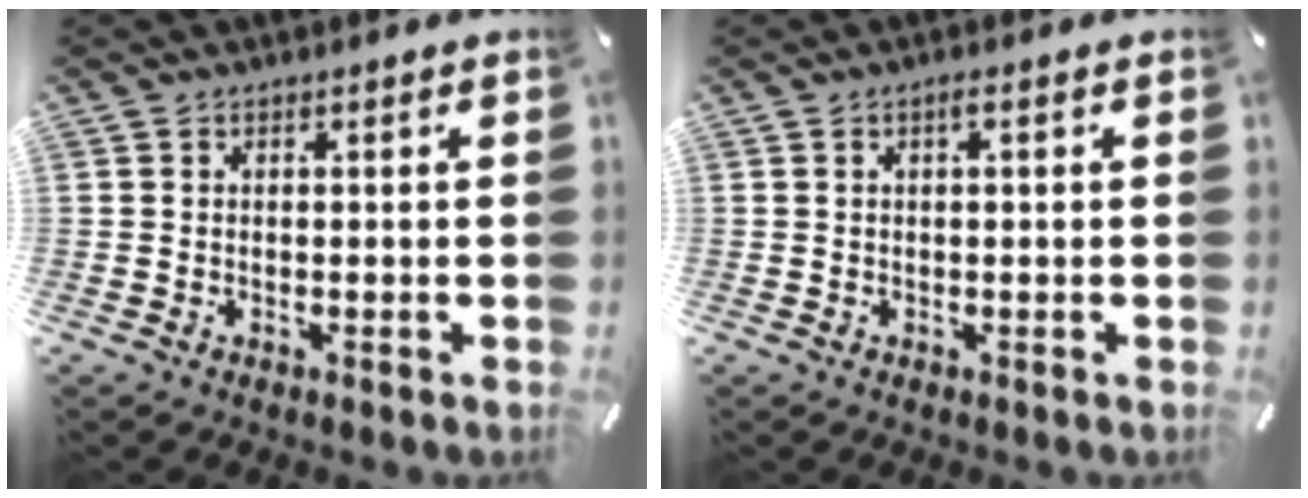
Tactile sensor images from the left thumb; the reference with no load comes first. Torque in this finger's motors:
{"motor_torque": [-0.09, -0.38, 0.15, 0.27, 0.00]}